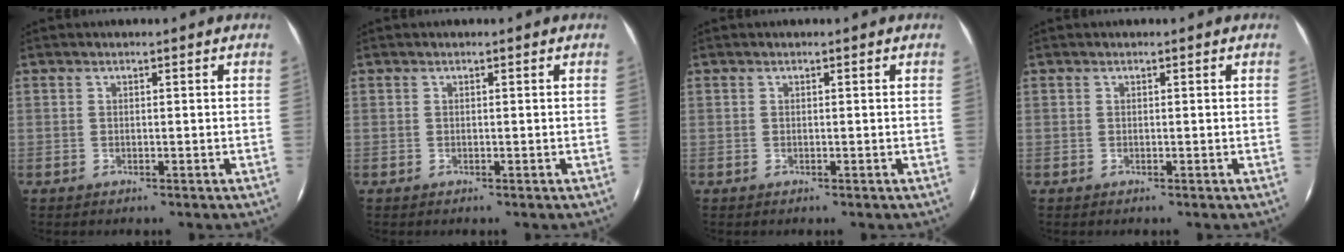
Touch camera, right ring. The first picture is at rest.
{"total": 0.0}
{"total": 0.0}
{"total": 0.0}